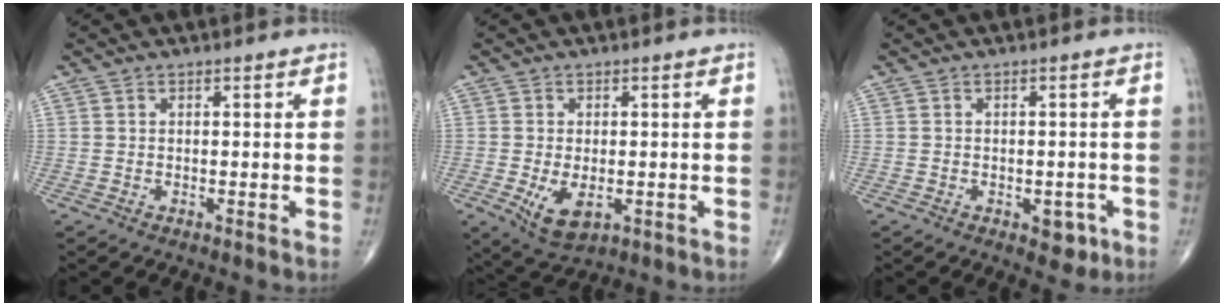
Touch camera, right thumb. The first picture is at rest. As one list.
[{"total": 6.2, "force": [-1.5, 3.4, 5.0], "torque": [-0.084, -0.013, -0.015]}, {"total": 3.5, "force": [-1.5, 2.1, 2.4], "torque": [-0.012, 0.005, -0.015]}]